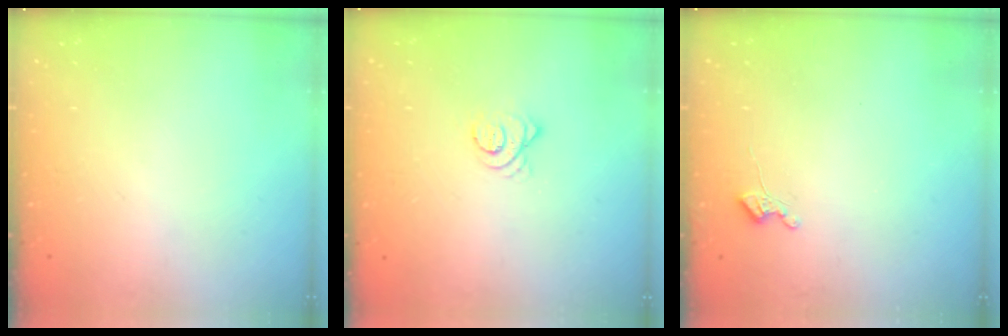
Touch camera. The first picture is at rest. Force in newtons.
{"total": 3.3, "press": 3.3, "slide": 0.2}
{"total": 3.5, "press": 3.5, "slide": 0.5}